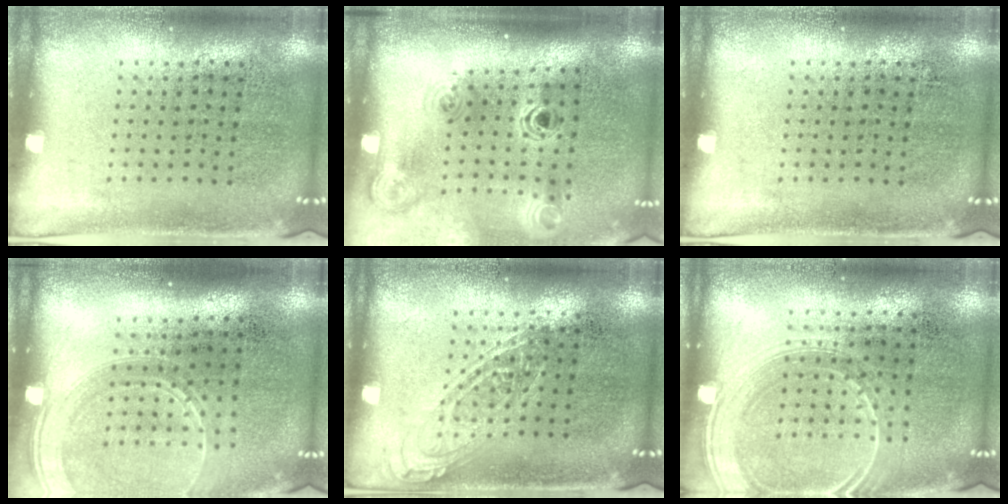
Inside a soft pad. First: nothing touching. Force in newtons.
{"total": 1.3, "press": 1.2, "slide": 0.5}
{"total": 0.0}
{"total": 1.7, "press": 1.6, "slide": 0.6}
{"total": 0.8, "press": 0.8, "slide": 0.1}
{"total": 1.8, "press": 1.7, "slide": 0.6}